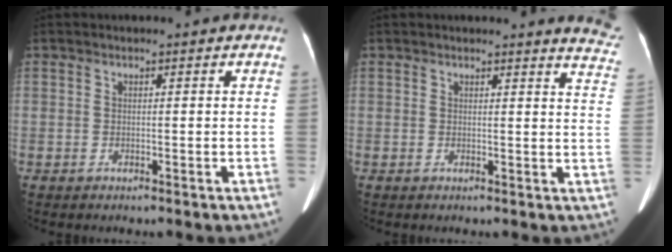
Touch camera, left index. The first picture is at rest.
{"total": 6.7, "force": [6.5, 0.2, 1.3], "torque": [0.004, -0.052, 0.037]}